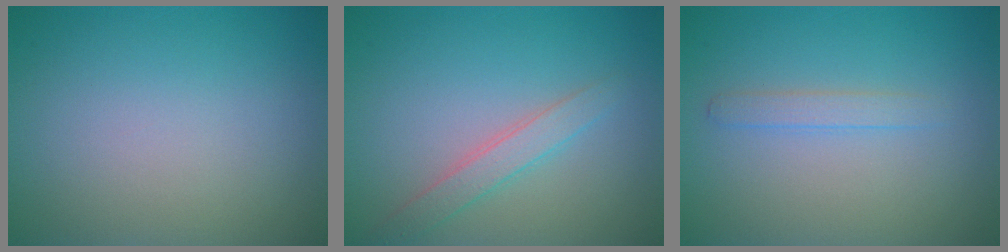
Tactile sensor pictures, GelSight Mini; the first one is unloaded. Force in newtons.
{"total": 2.0, "press": 2.0, "slide": 0.1}
{"total": 1.3, "press": 1.3, "slide": 0.1}